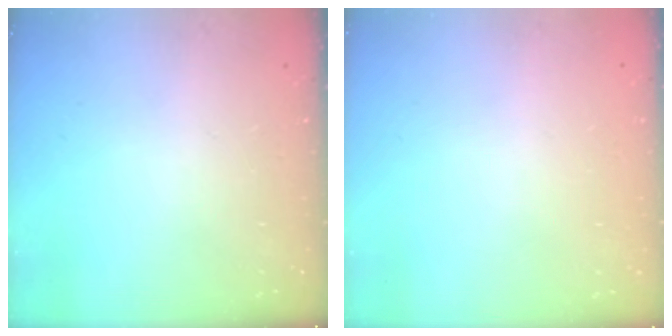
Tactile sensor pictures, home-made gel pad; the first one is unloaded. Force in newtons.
{"total": 0.0}